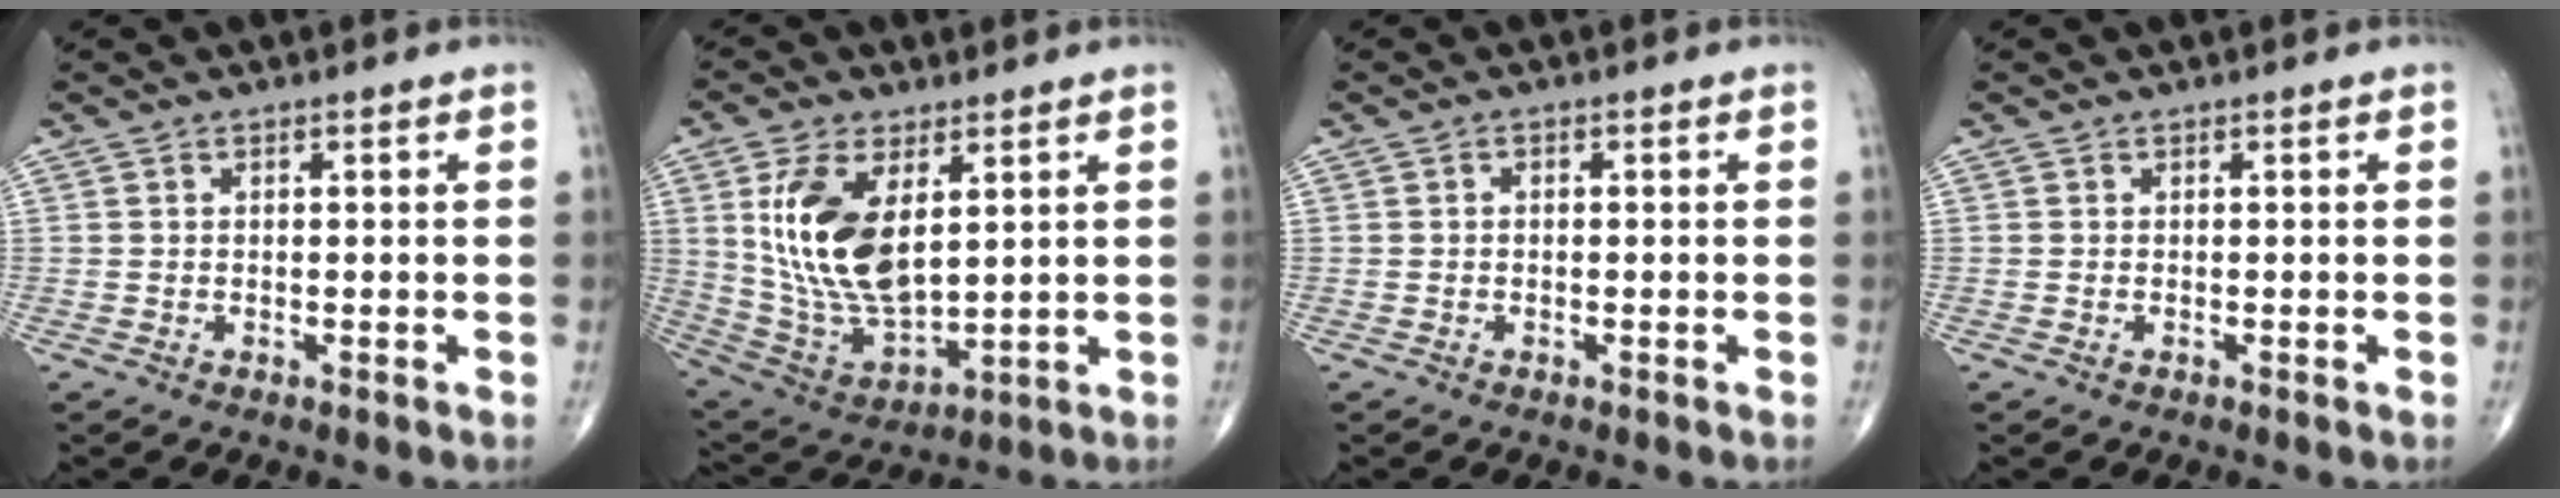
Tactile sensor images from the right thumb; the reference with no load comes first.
{"total": 16.5, "force": [4.3, 8.6, 13.4], "torque": [-0.249, -0.021, 0.098]}
{"total": 0.6, "force": [-0.1, 0.4, 0.4], "torque": [-0.001, 0.003, -0.006]}
{"total": 0.0}